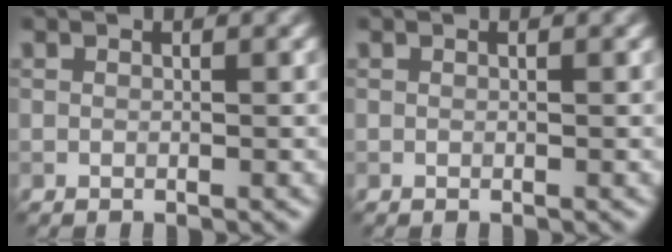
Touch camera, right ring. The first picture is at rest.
{"total": 0.0}